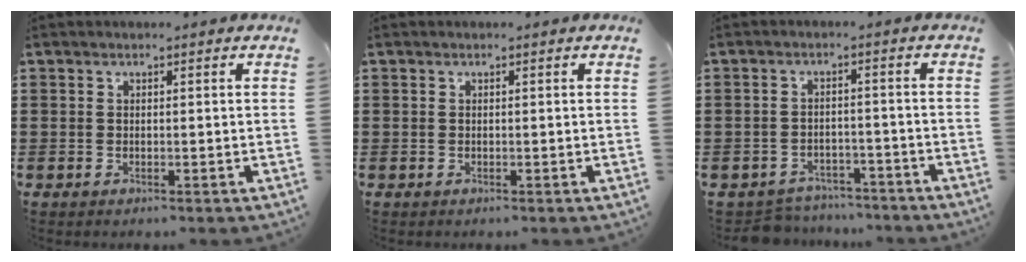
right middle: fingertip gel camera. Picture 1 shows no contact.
{"total": 0.0}
{"total": 3.8, "force": [-3.7, 0.8, -0.2], "torque": [-0.005, 0.003, -0.080]}